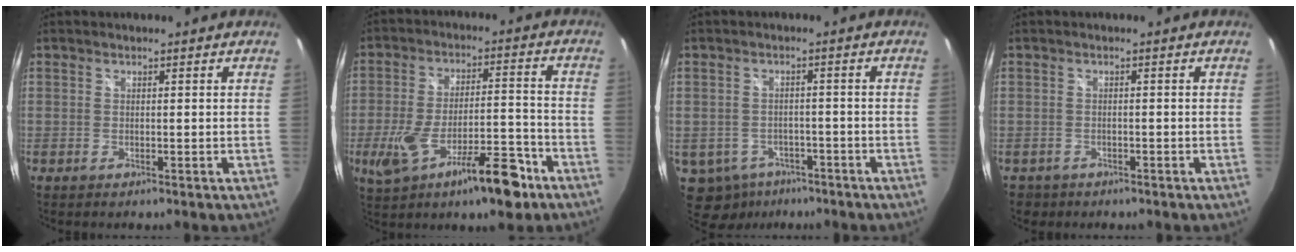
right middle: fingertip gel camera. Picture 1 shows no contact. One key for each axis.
{"total": 15.0, "fx": -7.9, "fy": 4.8, "fz": 11.8, "tx": -0.223, "ty": -0.008, "tz": -0.118}
{"total": 9.2, "fx": -5.1, "fy": 6.8, "fz": 3.7, "tx": -0.106, "ty": -0.010, "tz": -0.063}
{"total": 2.4, "fx": -1.6, "fy": 1.7, "fz": 0.6, "tx": -0.021, "ty": -0.008, "tz": -0.022}